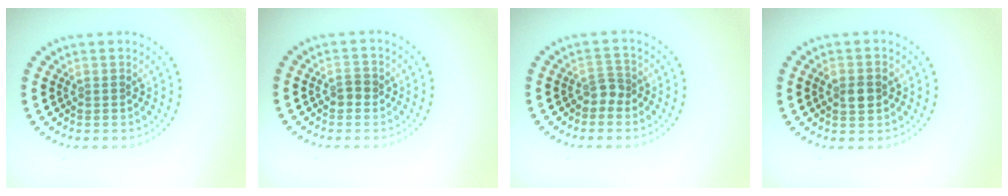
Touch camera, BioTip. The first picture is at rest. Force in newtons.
{"total": 1.1, "press": 1.1, "slide": 0.2}
{"total": 1.3, "press": 1.0, "slide": 0.8}
{"total": 2.5, "press": 2.5, "slide": 0.1}